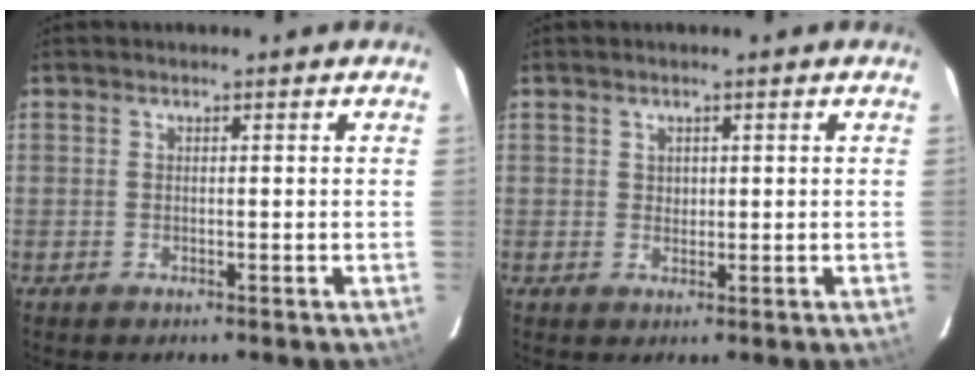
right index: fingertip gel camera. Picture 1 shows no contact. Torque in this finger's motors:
{"motor_torque": [-0.16, 0.08, -0.03, 0.00]}